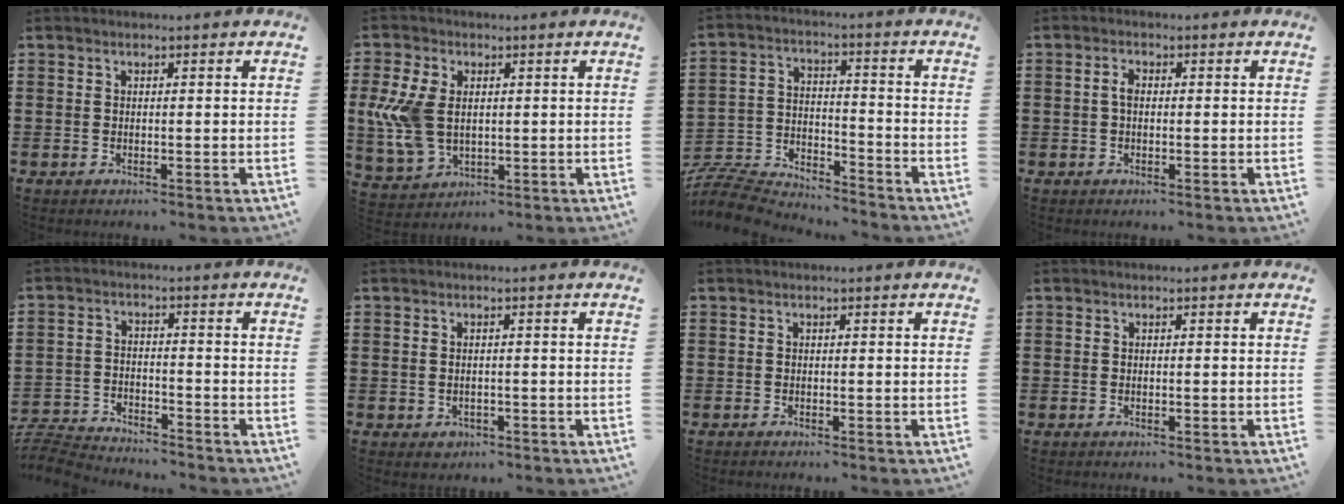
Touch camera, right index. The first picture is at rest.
{"total": 8.8, "force": [0.5, 5.9, 6.5], "torque": [-0.175, 0.001, 0.004]}
{"total": 7.8, "force": [-7.6, 1.5, 1.0], "torque": [-0.040, 0.010, -0.158]}
{"total": 2.0, "force": [-0.1, 1.0, 1.7], "torque": [-0.035, 0.003, -0.002]}
{"total": 4.9, "force": [-4.9, 0.6, 0.5], "torque": [-0.027, 0.003, -0.106]}
{"total": 1.0, "force": [-0.4, 0.7, 0.7], "torque": [-0.016, 0.002, -0.008]}
{"total": 0.0}
{"total": 0.0}